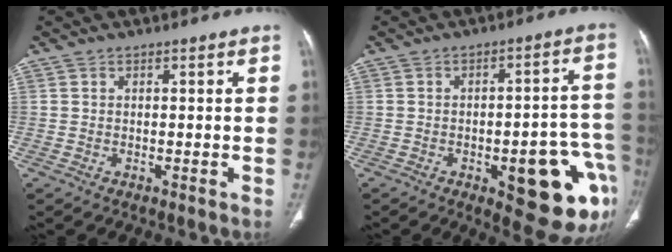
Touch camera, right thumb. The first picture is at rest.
{"total": 17.3, "force": [-6.4, 6.0, 14.9], "torque": [-0.125, 0.032, -0.065]}